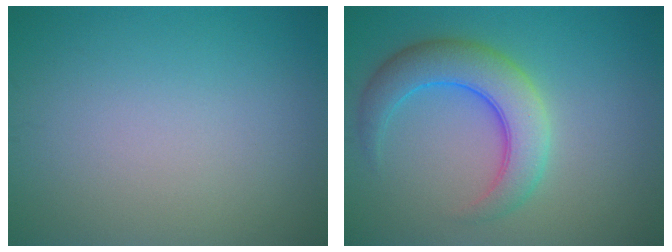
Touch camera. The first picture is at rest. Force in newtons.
{"total": 5.8, "press": 5.8, "slide": 0.3}